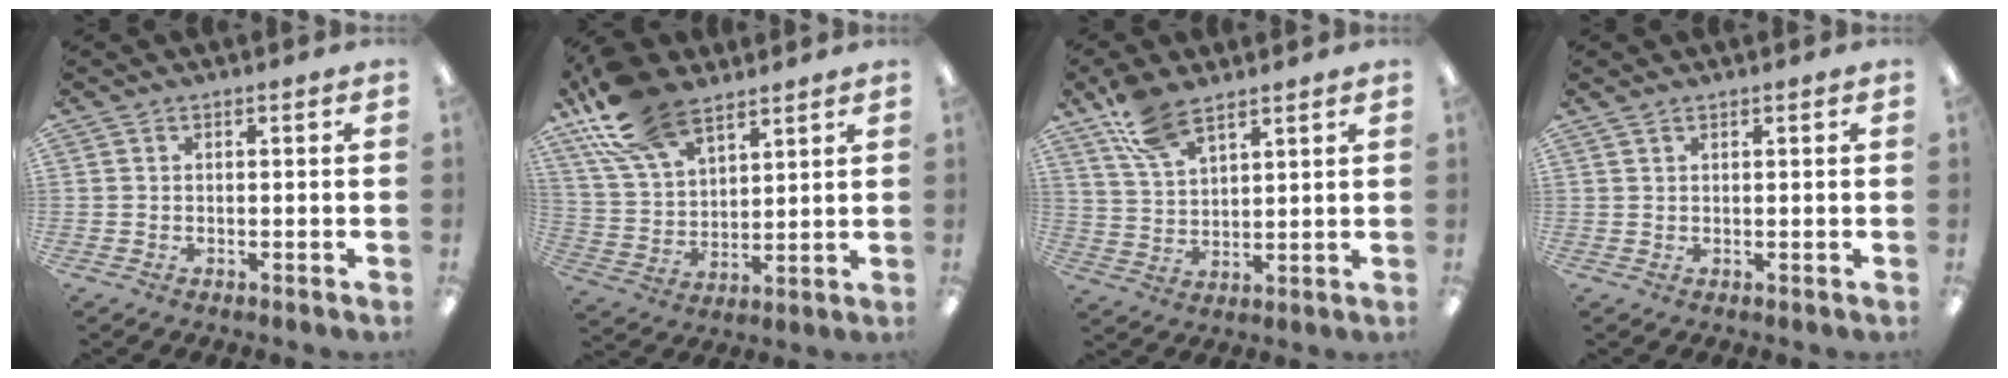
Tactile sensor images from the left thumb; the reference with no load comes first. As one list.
[{"total": 17.4, "force": [11.8, 8.8, 9.3], "torque": [-0.199, -0.042, 0.219]}, {"total": 10.1, "force": [7.3, 4.2, 5.5], "torque": [-0.117, -0.023, 0.137]}, {"total": 1.2, "force": [1.0, 0.6, 0.5], "torque": [-0.012, 0.000, 0.018]}]